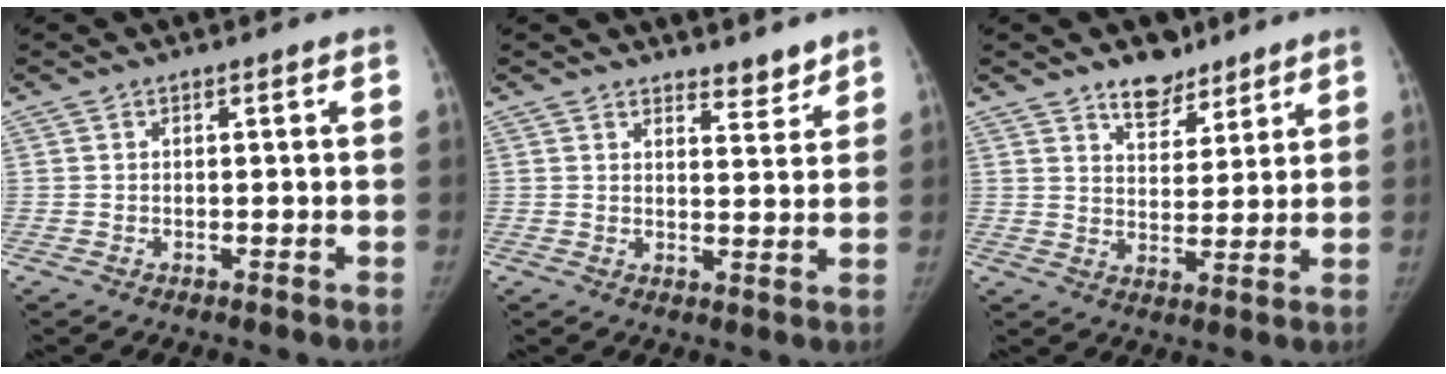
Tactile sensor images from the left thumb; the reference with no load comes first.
{"total": 3.7, "force": [3.4, 1.2, 1.0], "torque": [0.005, -0.029, 0.050]}
{"total": 7.4, "force": [5.6, 4.1, 2.6], "torque": [-0.010, -0.038, 0.093]}